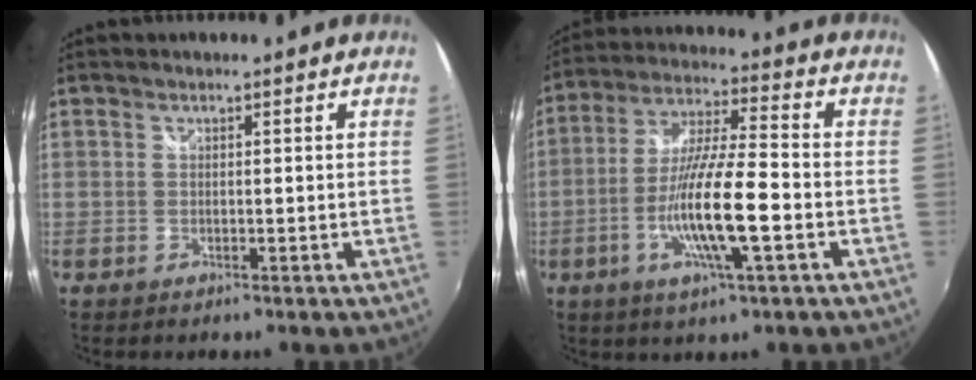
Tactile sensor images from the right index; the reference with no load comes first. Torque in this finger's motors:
{"motor_torque": [1.40, -0.74, 1.05, 0.21]}